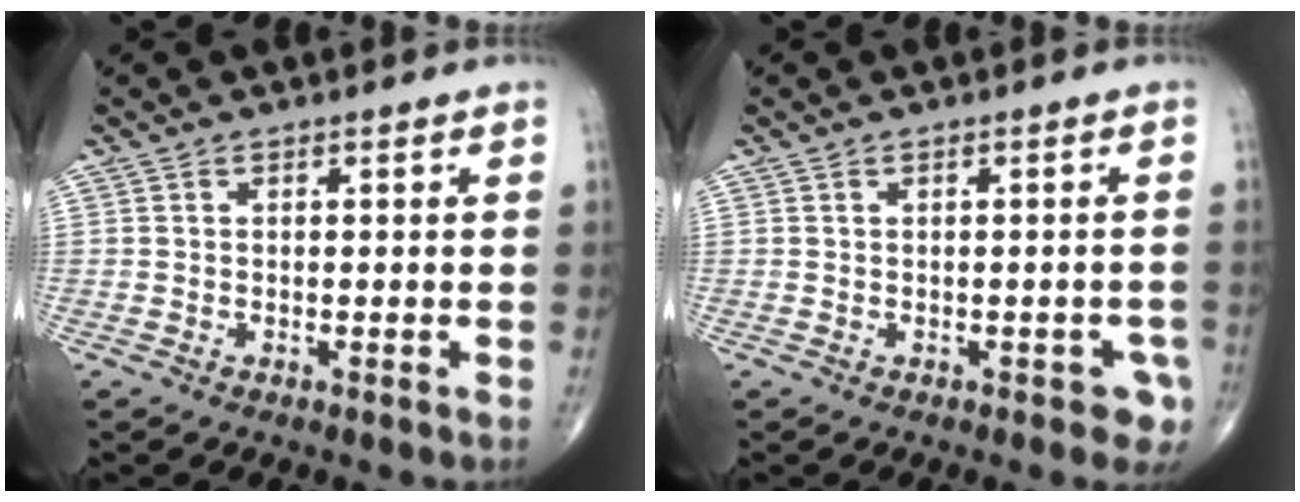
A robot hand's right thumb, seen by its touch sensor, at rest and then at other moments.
{"total": 3.4, "force": [-1.3, 1.9, 2.5], "torque": [-0.011, 0.006, -0.012]}